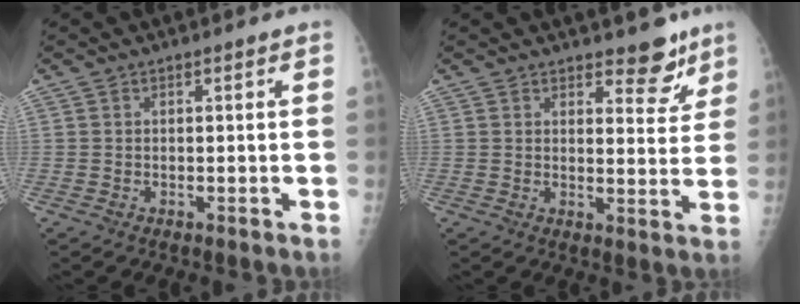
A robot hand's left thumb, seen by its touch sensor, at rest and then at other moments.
{"total": 6.5, "force": [4.9, 2.8, 3.2], "torque": [-0.007, -0.032, 0.065]}